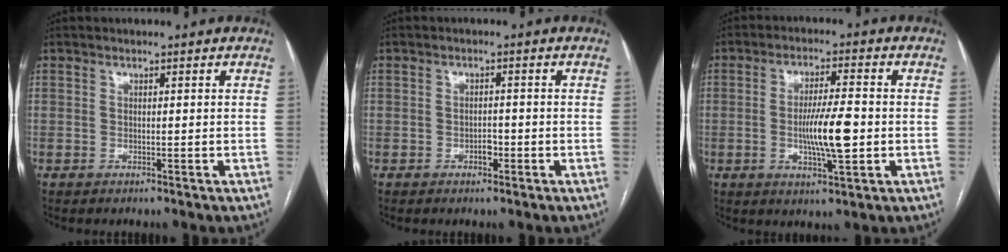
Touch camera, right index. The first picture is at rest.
{"total": 1.7, "force": [-0.9, 0.8, 1.2], "torque": [-0.017, 0.003, -0.014]}
{"total": 8.4, "force": [-1.2, 1.1, 8.3], "torque": [-0.150, -0.005, -0.022]}